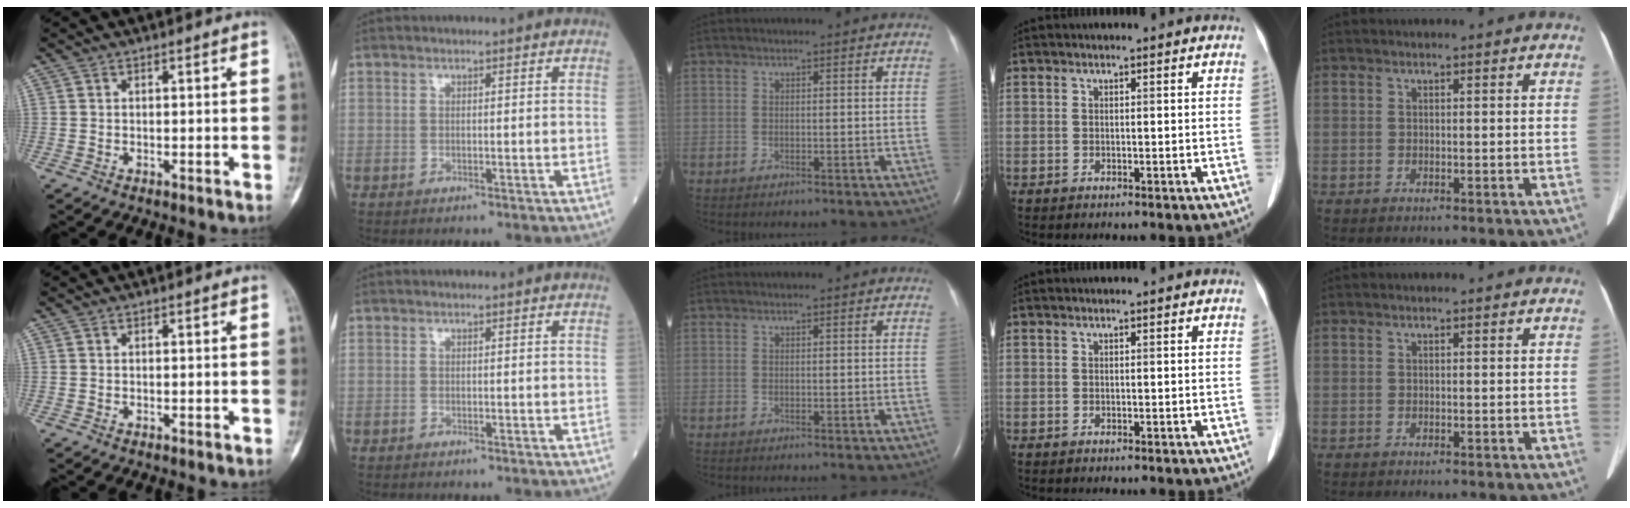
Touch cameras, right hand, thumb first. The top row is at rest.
{}